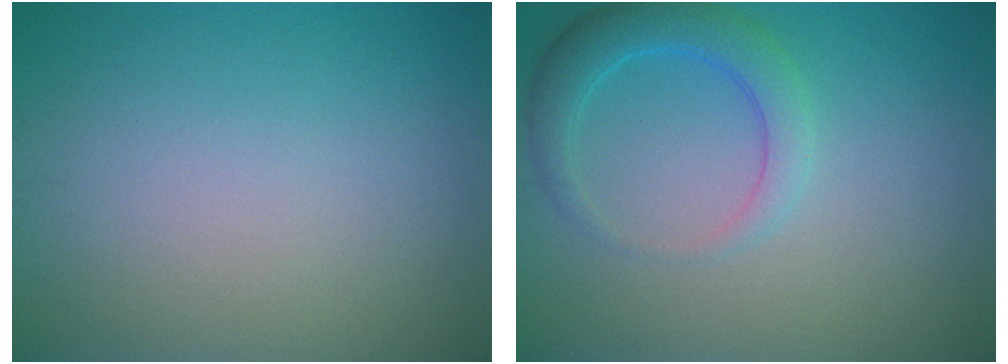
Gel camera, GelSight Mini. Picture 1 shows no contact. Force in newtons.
{"total": 3.4, "press": 3.4, "slide": 0.2}